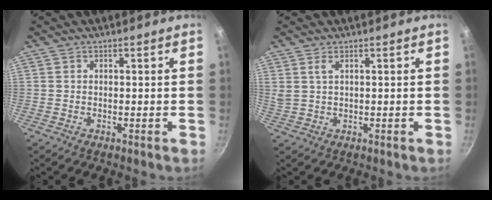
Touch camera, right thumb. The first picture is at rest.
{"total": 2.3, "force": [1.1, 0.9, 1.8], "torque": [-0.037, -0.003, 0.027]}